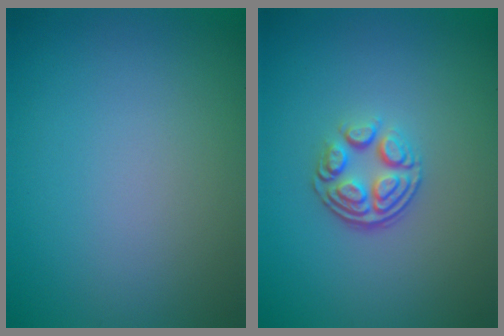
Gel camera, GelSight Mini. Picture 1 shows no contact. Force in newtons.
{"total": 3.7, "press": 2.6, "slide": 2.6}